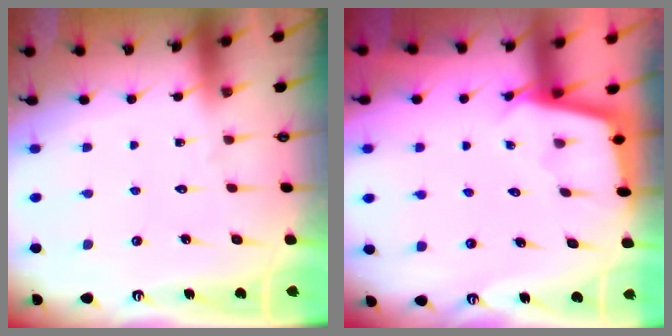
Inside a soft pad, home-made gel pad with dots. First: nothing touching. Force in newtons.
{"total": 2.5, "press": 2.5, "slide": 0.2}